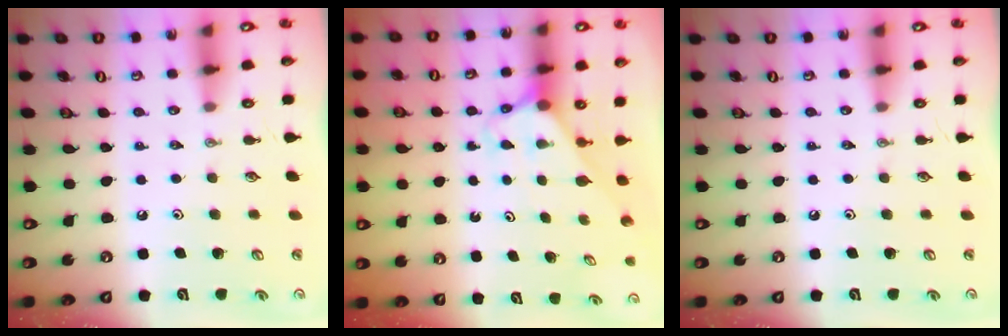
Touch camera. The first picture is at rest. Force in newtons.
{"total": 2.6, "press": 2.6, "slide": 0.2}
{"total": 0.0}